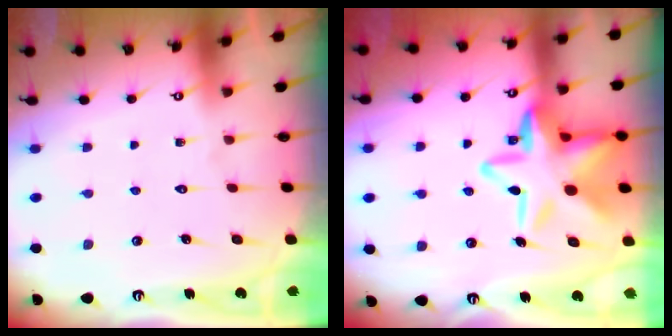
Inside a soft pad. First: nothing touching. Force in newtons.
{"total": 19.0, "press": 18.9, "slide": 2.4}